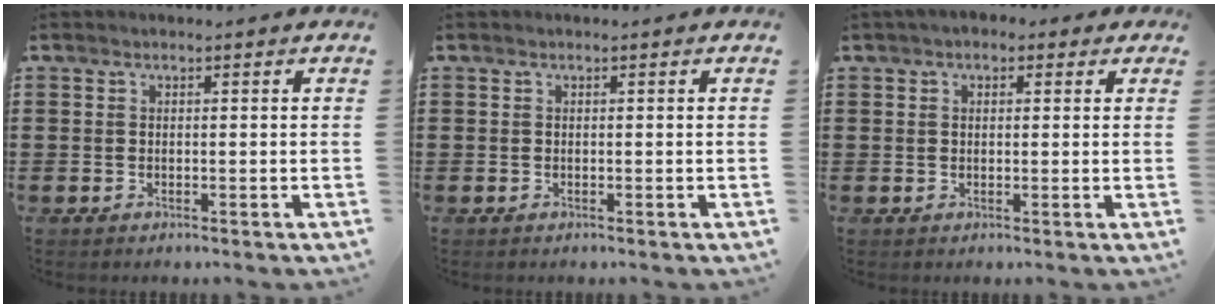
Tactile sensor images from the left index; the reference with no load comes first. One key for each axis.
{"total": 0.0}
{"total": 1.9, "fx": 0.9, "fy": 1.5, "fz": 0.9, "tx": -0.023, "ty": 0.011, "tz": 0.014}